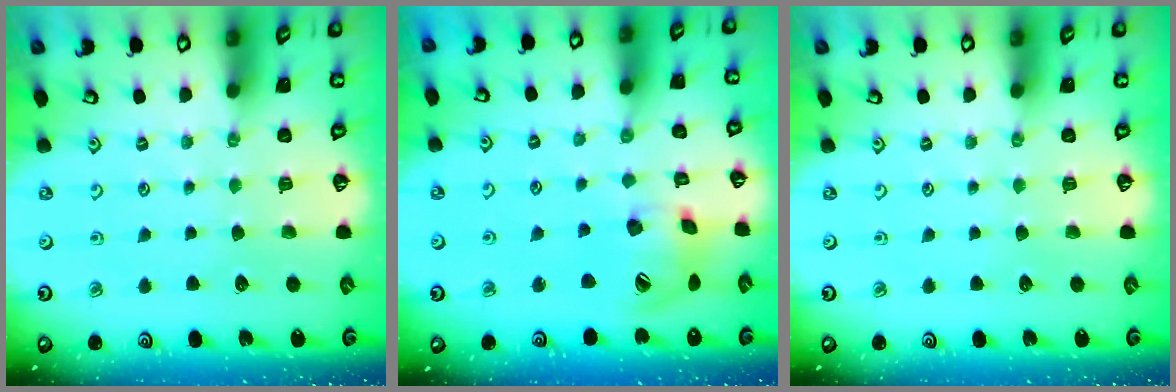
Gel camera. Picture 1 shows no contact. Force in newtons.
{"total": 14.9, "press": 14.8, "slide": 2.1}
{"total": 0.0}